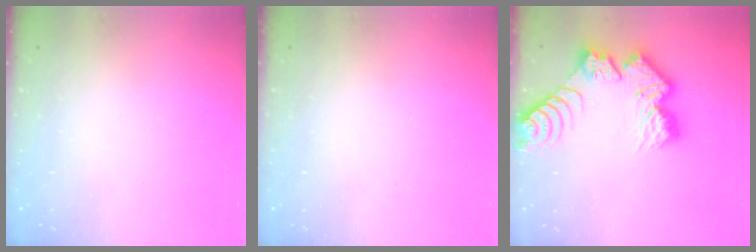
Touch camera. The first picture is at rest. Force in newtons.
{"total": 0.0}
{"total": 12.7, "press": 12.6, "slide": 1.0}